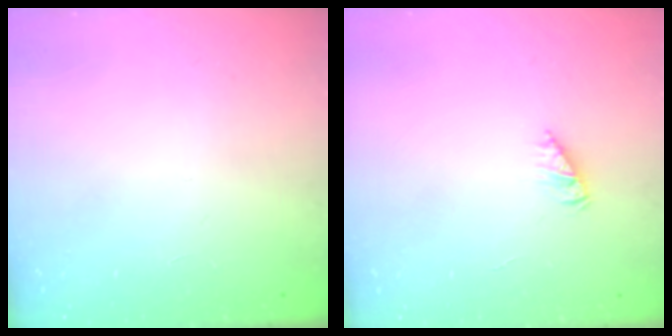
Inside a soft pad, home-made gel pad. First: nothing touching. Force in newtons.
{"total": 2.3, "press": 2.3, "slide": 0.3}